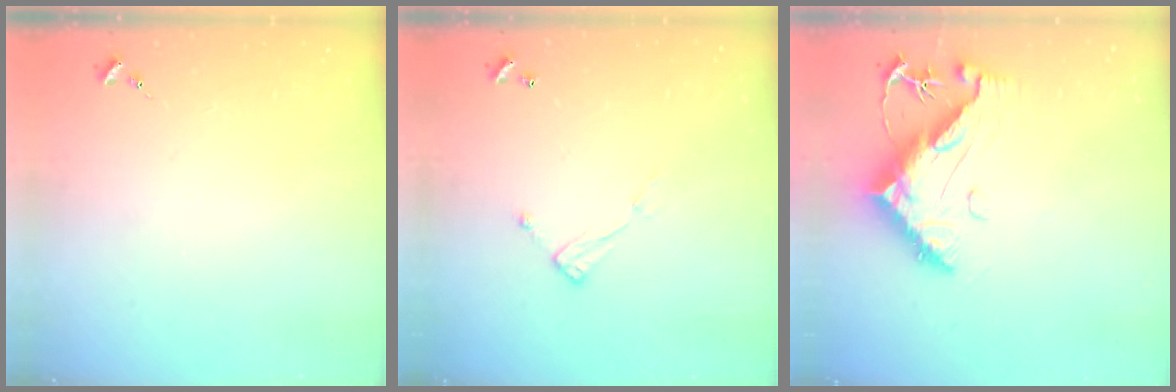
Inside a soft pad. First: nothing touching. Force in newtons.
{"total": 7.1, "press": 7.1, "slide": 0.3}
{"total": 13.3, "press": 13.2, "slide": 1.3}